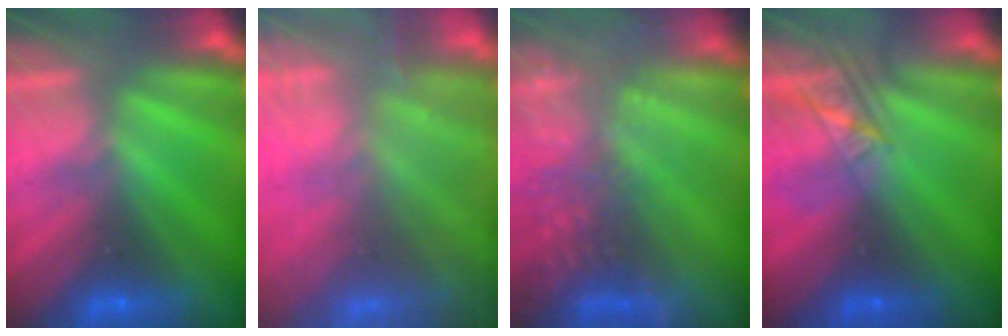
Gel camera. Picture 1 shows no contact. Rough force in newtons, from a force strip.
{"total": 11.3}
{"total": 8.1}
{"total": 2.3}